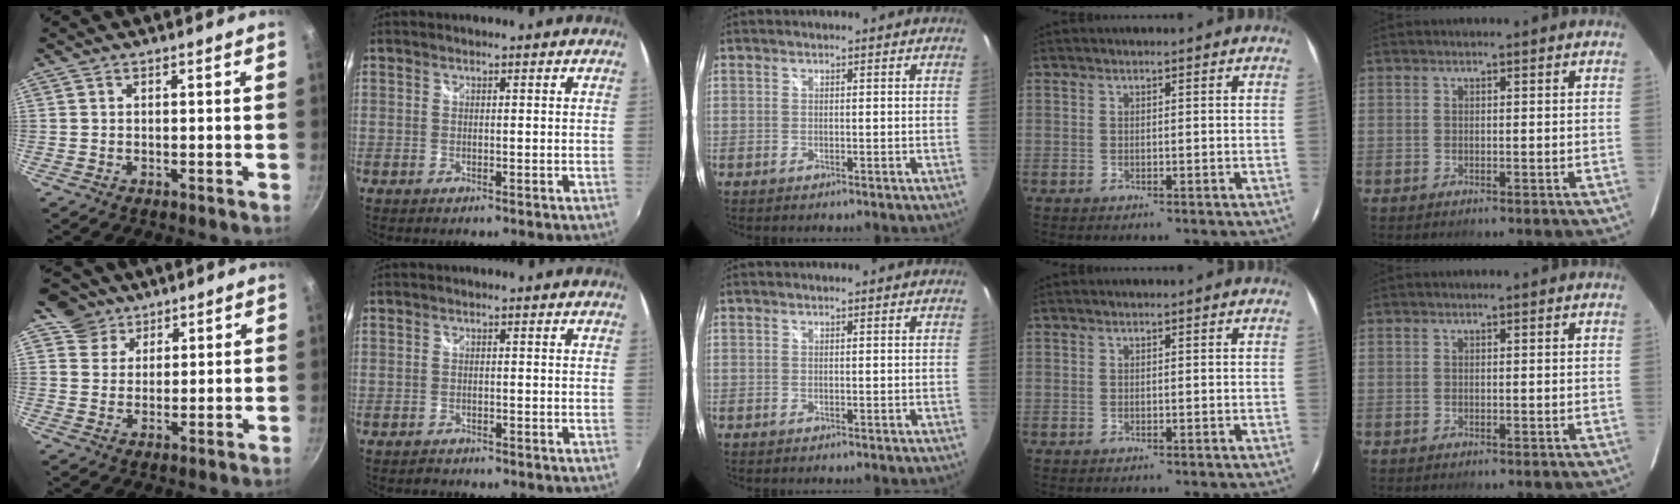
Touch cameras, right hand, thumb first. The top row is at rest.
{"thumb": {"total": 5.8, "force": [3.8, 4.4, 0.2], "torque": [0.034, -0.005, 0.059]}, "index": {"total": 1.2, "force": [-1.1, 0.4, -0.1], "torque": [-0.002, 0.001, -0.018]}}